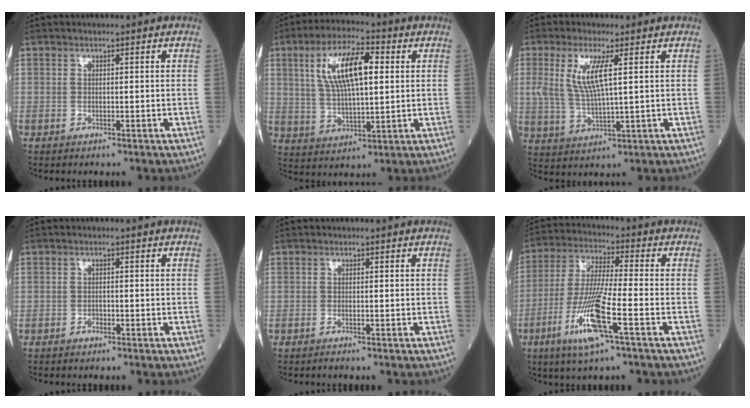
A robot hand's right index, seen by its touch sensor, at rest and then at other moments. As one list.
[{"total": 11.9, "force": [3.3, 3.6, 10.9], "torque": [-0.214, 0.016, 0.061]}, {"total": 7.0, "force": [2.0, 0.9, 6.7], "torque": [-0.154, -0.002, 0.043]}, {"total": 0.7, "force": [-0.5, 0.4, 0.3], "torque": [-0.004, 0.003, -0.009]}, {"total": 0.5, "force": [-0.4, -0.1, 0.3], "torque": [-0.008, -0.001, -0.010]}, {"total": 12.0, "force": [-5.0, 0.2, 10.8], "torque": [-0.224, -0.018, -0.100]}]